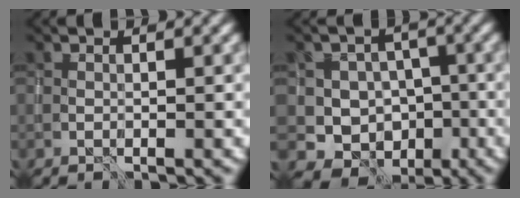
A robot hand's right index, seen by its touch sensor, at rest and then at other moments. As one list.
[{"total": 6.2, "force": [-1.9, 5.5, 2.2], "torque": [-0.002, 0.007, -0.044]}]